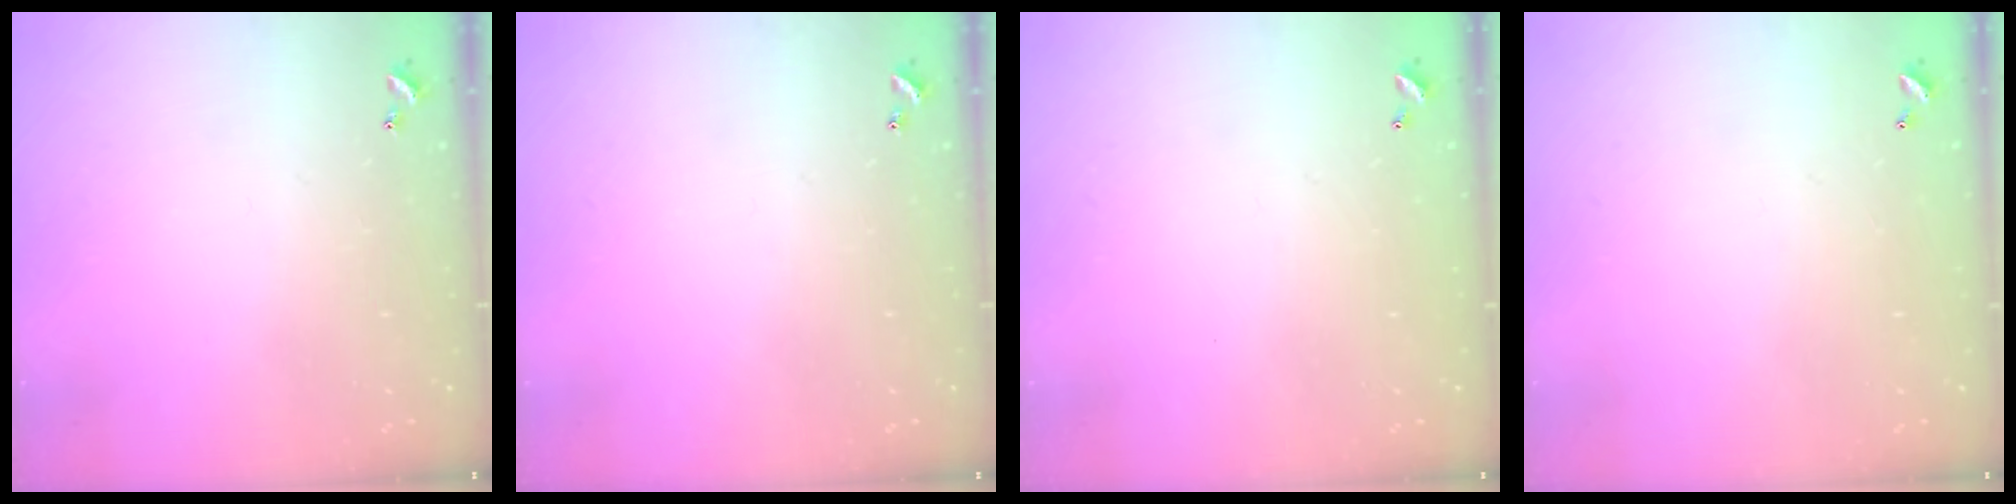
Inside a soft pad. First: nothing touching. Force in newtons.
{"total": 0.0}
{"total": 2.9, "press": 2.9, "slide": 0.1}
{"total": 2.9, "press": 2.9, "slide": 0.1}